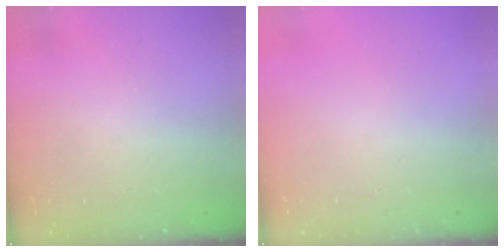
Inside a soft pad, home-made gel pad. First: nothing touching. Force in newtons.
{"total": 1.1, "press": 1.1, "slide": 0.2}